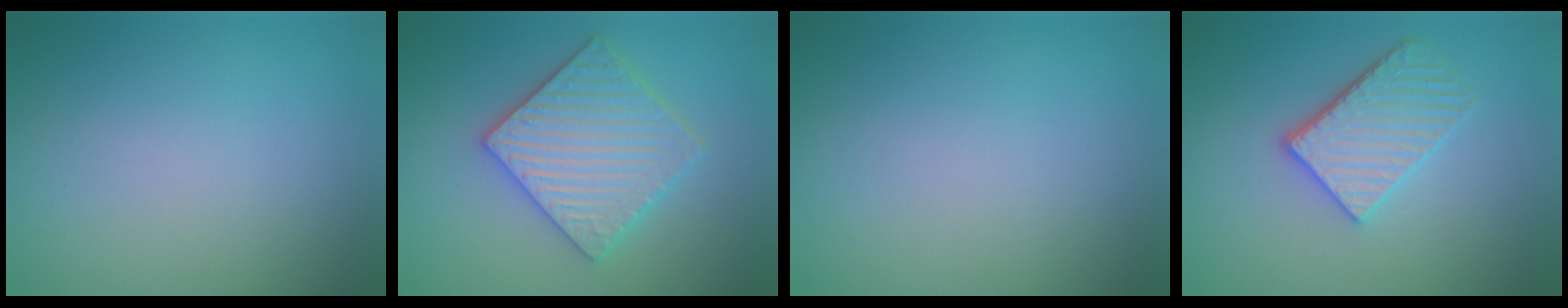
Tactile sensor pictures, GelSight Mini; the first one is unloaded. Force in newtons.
{"total": 5.9, "press": 5.8, "slide": 1.0}
{"total": 0.0}
{"total": 3.9, "press": 3.4, "slide": 2.0}